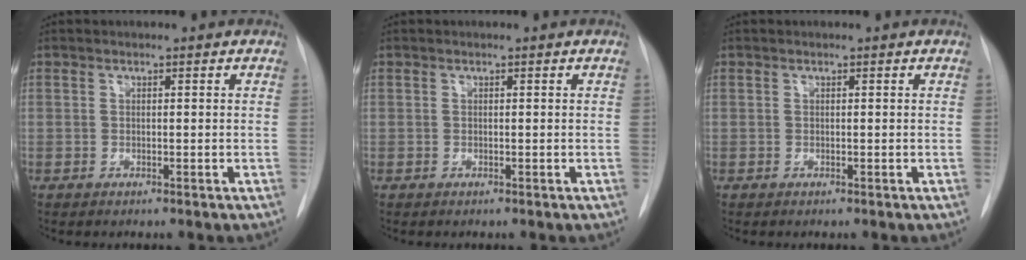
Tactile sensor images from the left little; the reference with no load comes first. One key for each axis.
{"total": 0.0}
{"total": 0.0}